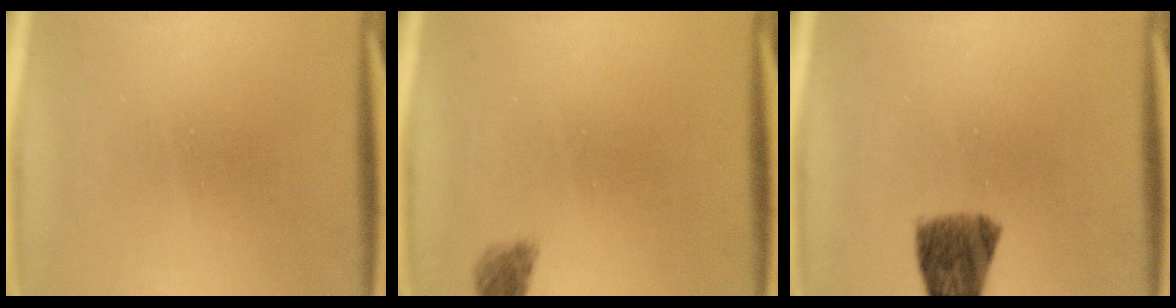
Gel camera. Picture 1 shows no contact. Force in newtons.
{"total": 2.2}
{"total": 8.5}